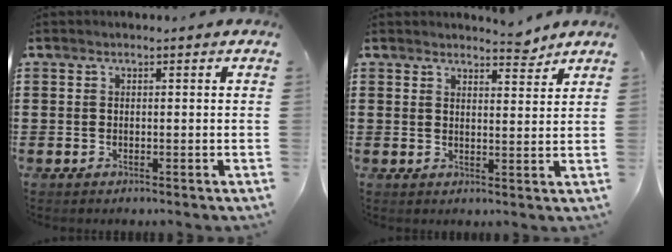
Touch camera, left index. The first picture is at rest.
{"total": 3.6, "force": [3.5, 0.5, 0.8], "torque": [-0.017, -0.013, 0.063]}